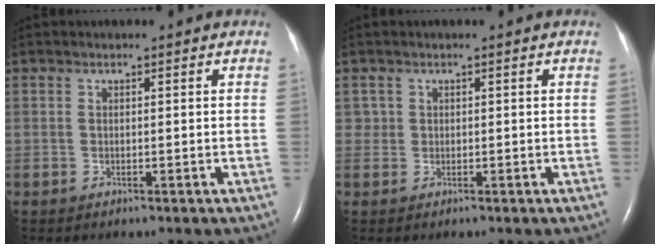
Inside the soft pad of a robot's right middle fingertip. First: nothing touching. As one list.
[{"total": 0.9, "force": [0.1, 0.9, -0.1], "torque": [0.010, 0.005, -0.001]}]